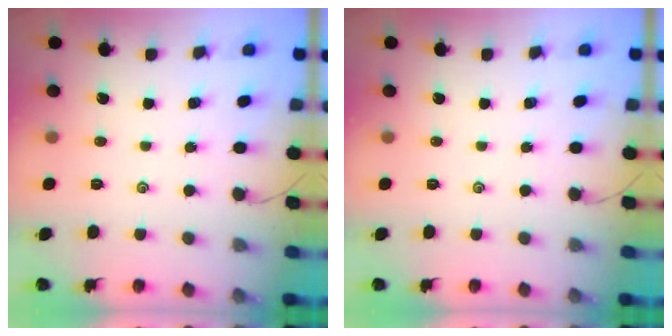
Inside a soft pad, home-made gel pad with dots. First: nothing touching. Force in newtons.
{"total": 0.0}